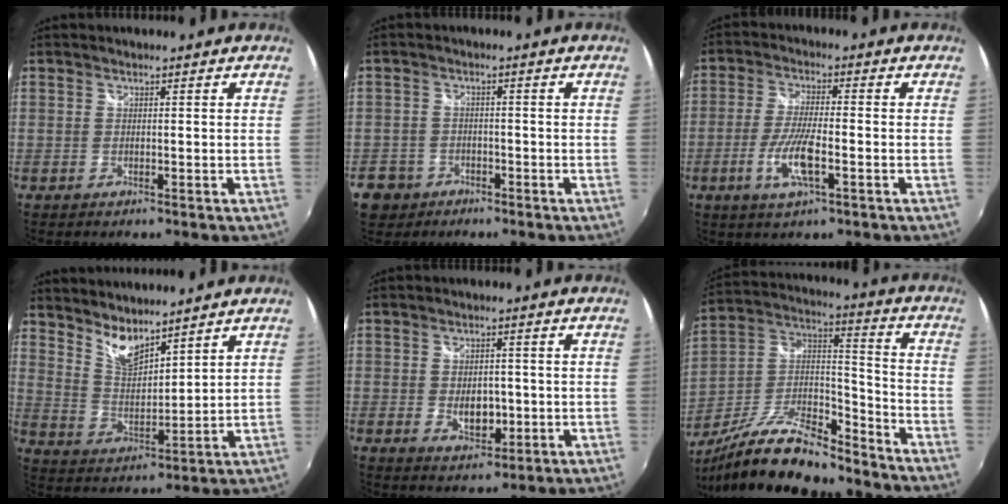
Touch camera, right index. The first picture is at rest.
{"total": 5.6, "force": [-2.7, 4.8, 0.9], "torque": [-0.039, 0.016, -0.044]}
{"total": 8.2, "force": [-3.1, 1.7, 7.4], "torque": [-0.156, -0.009, -0.060]}
{"total": 7.5, "force": [6.2, 2.2, 3.5], "torque": [-0.061, -0.006, 0.122]}
{"total": 5.6, "force": [-0.9, 3.7, 4.1], "torque": [-0.072, -0.007, -0.009]}
{"total": 20.5, "force": [-15.6, 6.9, 11.3], "torque": [-0.227, 0.004, -0.267]}